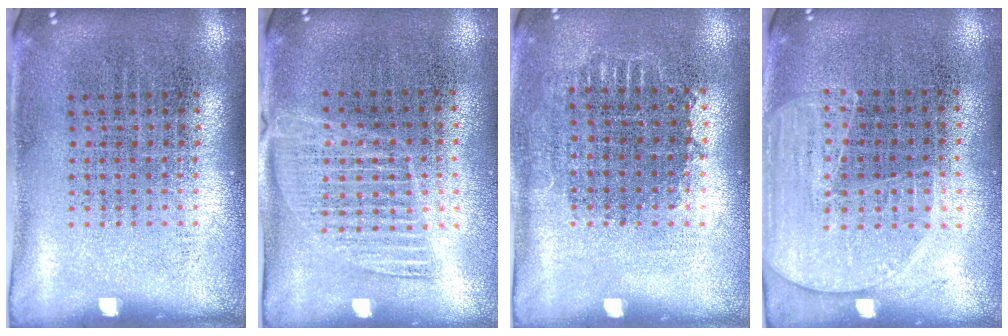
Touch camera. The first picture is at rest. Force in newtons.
{"total": 1.3, "press": 1.1, "slide": 0.6}
{"total": 0.7, "press": 0.7, "slide": 0.3}
{"total": 1.8, "press": 1.5, "slide": 0.9}